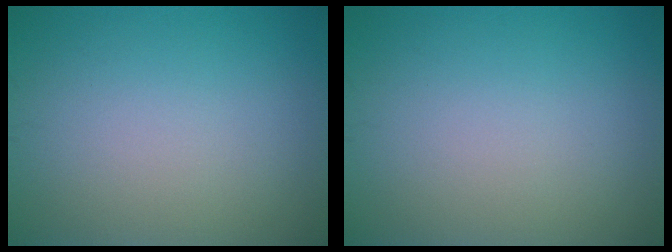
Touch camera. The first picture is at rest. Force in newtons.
{"total": 0.0}